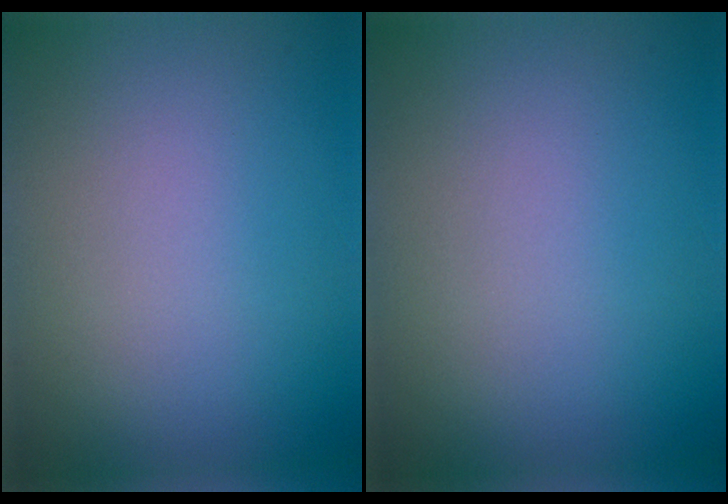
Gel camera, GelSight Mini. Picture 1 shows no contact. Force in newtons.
{"total": 0.0}